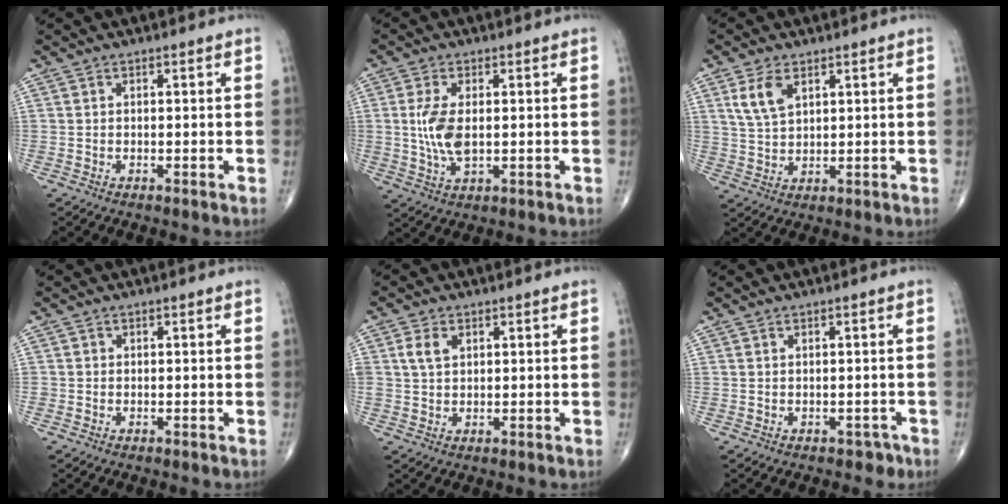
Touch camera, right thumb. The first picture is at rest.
{"total": 7.0, "force": [0.3, 3.3, 6.2], "torque": [-0.136, -0.007, 0.009]}
{"total": 6.0, "force": [2.8, 3.2, 4.2], "torque": [-0.079, -0.009, 0.063]}
{"total": 0.6, "force": [-0.1, 0.6, 0.0], "torque": [0.003, 0.004, -0.005]}
{"total": 3.8, "force": [1.3, 2.6, 2.4], "torque": [-0.042, 0.001, 0.027]}
{"total": 1.4, "force": [-0.6, 1.2, 0.5], "torque": [0.002, 0.004, -0.006]}